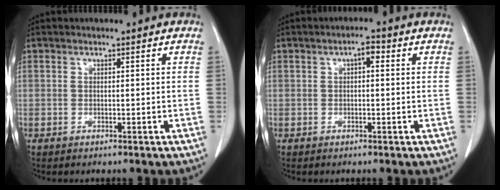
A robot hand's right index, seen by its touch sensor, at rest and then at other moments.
{"total": 2.2, "force": [0.6, 0.8, 1.9], "torque": [-0.031, 0.010, 0.008]}